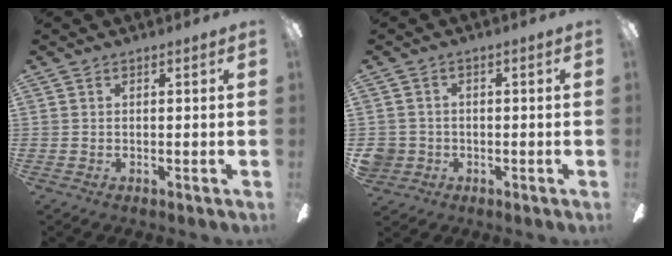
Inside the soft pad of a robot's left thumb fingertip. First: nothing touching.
{"total": 3.7, "force": [-0.8, 3.6, 0.5], "torque": [-0.029, 0.008, -0.016]}